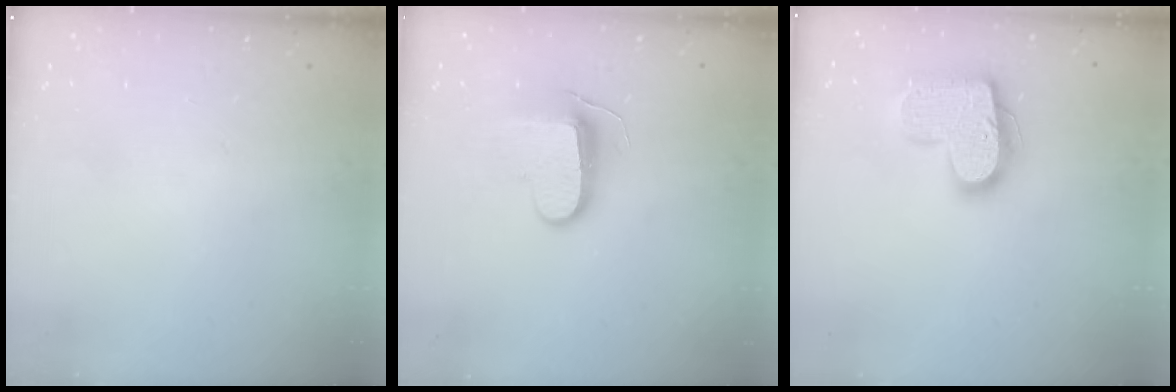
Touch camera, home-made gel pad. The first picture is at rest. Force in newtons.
{"total": 9.2, "press": 9.2, "slide": 0.9}
{"total": 16.4, "press": 16.4, "slide": 1.0}